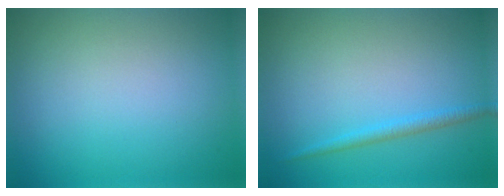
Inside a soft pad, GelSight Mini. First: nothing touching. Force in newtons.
{"total": 1.4, "press": 1.4, "slide": 0.1}